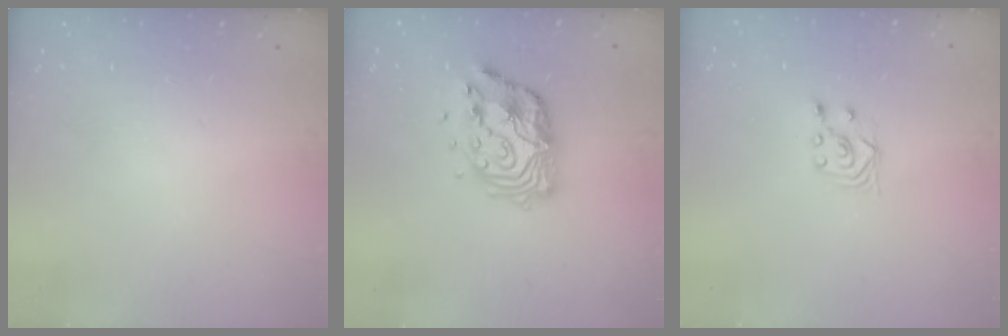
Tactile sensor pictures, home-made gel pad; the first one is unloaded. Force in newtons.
{"total": 13.3, "press": 13.2, "slide": 1.1}
{"total": 2.5, "press": 2.2, "slide": 1.2}